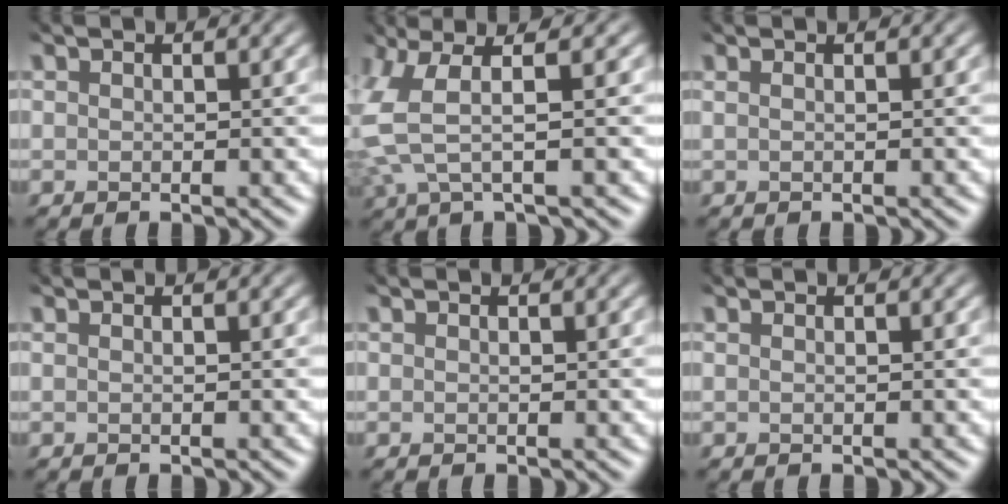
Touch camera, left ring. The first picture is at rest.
{"total": 2.9, "force": [-1.4, 0.5, 2.5], "torque": [-0.106, -0.016, 0.006]}
{"total": 0.9, "force": [0.4, 0.4, 0.8], "torque": [-0.003, 0.008, -0.003]}
{"total": 0.0}
{"total": 0.0}
{"total": 0.0}